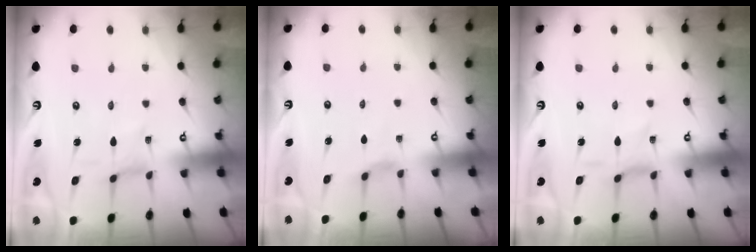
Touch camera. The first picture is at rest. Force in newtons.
{"total": 0.7, "press": 0.6, "slide": 0.3}
{"total": 0.6, "press": 0.6, "slide": 0.2}